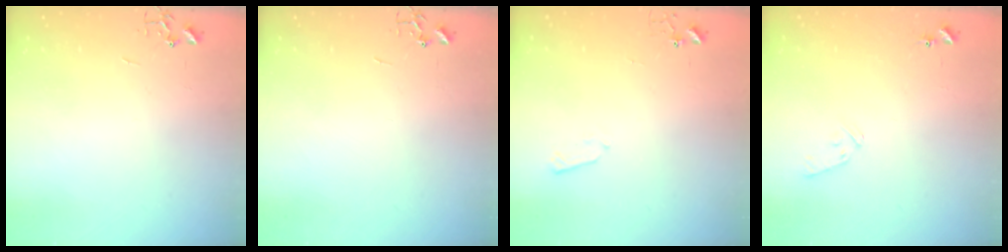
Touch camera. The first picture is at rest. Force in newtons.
{"total": 0.0}
{"total": 3.7, "press": 3.6, "slide": 0.5}
{"total": 6.7, "press": 6.7, "slide": 0.7}